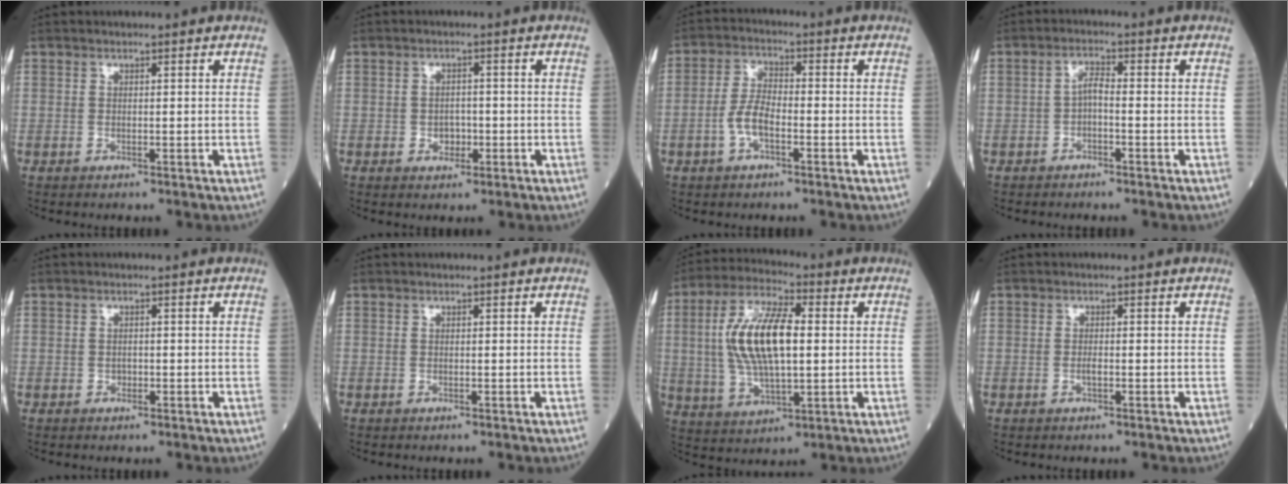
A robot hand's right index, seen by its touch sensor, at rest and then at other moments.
{"total": 2.4, "force": [-0.7, 1.8, 1.4], "torque": [-0.015, 0.006, -0.006]}
{"total": 5.2, "force": [-1.8, 2.0, 4.4], "torque": [-0.095, 0.008, -0.037]}
{"total": 2.4, "force": [-0.7, 0.6, 2.1], "torque": [-0.040, 0.006, -0.014]}
{"total": 0.6, "force": [-0.2, 0.5, 0.3], "torque": [-0.004, 0.003, -0.003]}
{"total": 0.0}
{"total": 13.8, "force": [1.2, 4.7, 12.9], "torque": [-0.271, 0.009, 0.025]}
{"total": 0.9, "force": [-0.3, 0.2, 0.9], "torque": [-0.019, 0.001, -0.005]}